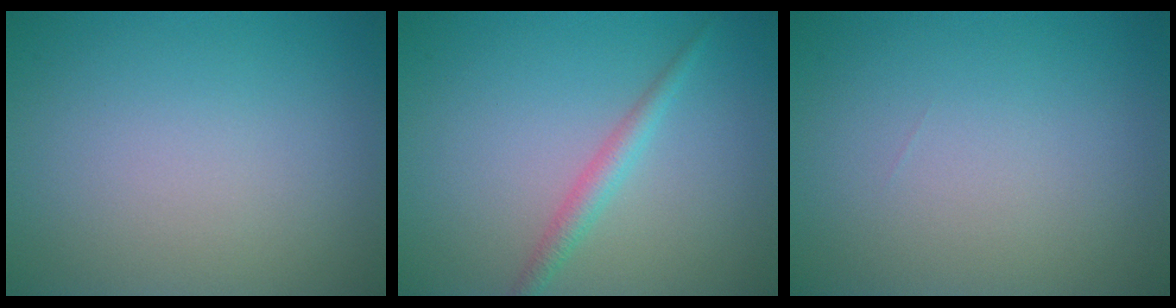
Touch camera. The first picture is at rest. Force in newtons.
{"total": 1.8, "press": 1.8, "slide": 0.1}
{"total": 0.0}